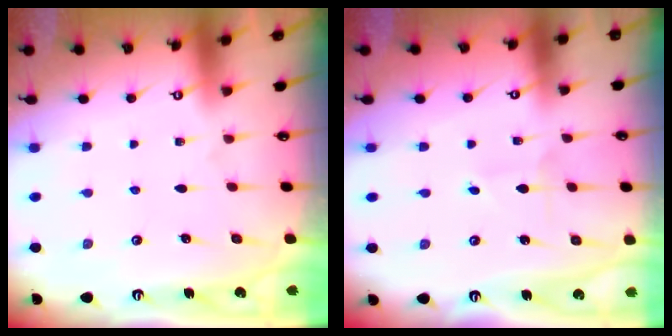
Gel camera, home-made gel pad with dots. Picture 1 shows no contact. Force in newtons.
{"total": 1.6, "press": 1.6, "slide": 0.2}